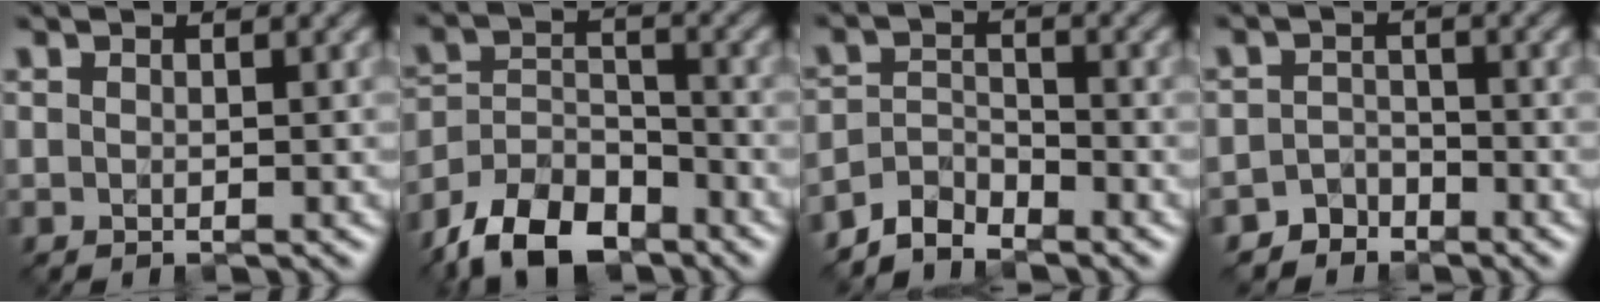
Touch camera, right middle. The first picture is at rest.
{"total": 8.6, "force": [-6.8, 4.1, 3.5], "torque": [-0.057, -0.001, -0.128]}
{"total": 3.0, "force": [-2.8, 1.1, 0.5], "torque": [-0.009, 0.009, -0.065]}
{"total": 2.2, "force": [-1.8, 1.2, -0.4], "torque": [0.017, 0.012, -0.039]}